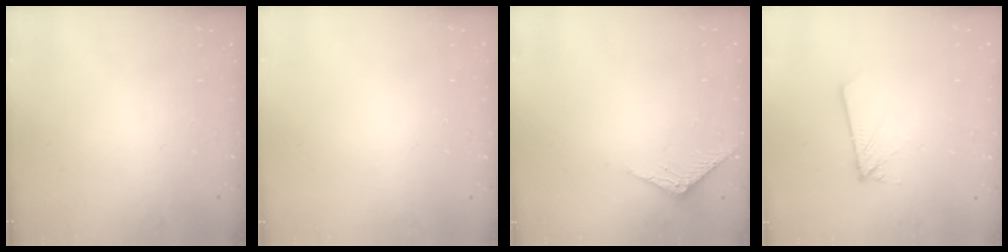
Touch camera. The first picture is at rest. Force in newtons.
{"total": 0.0}
{"total": 3.4, "press": 3.4, "slide": 0.2}
{"total": 1.8, "press": 1.8, "slide": 0.1}